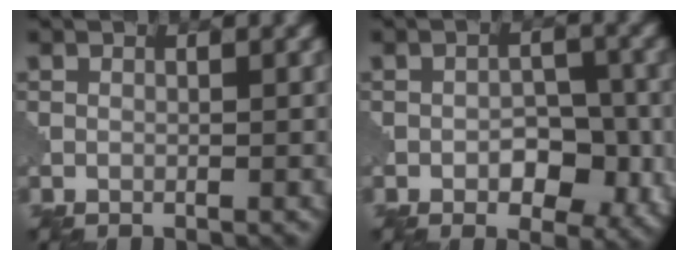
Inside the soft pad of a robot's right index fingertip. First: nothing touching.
{"total": 5.0, "force": [-1.5, 2.8, 3.8], "torque": [-0.046, 0.000, -0.023]}